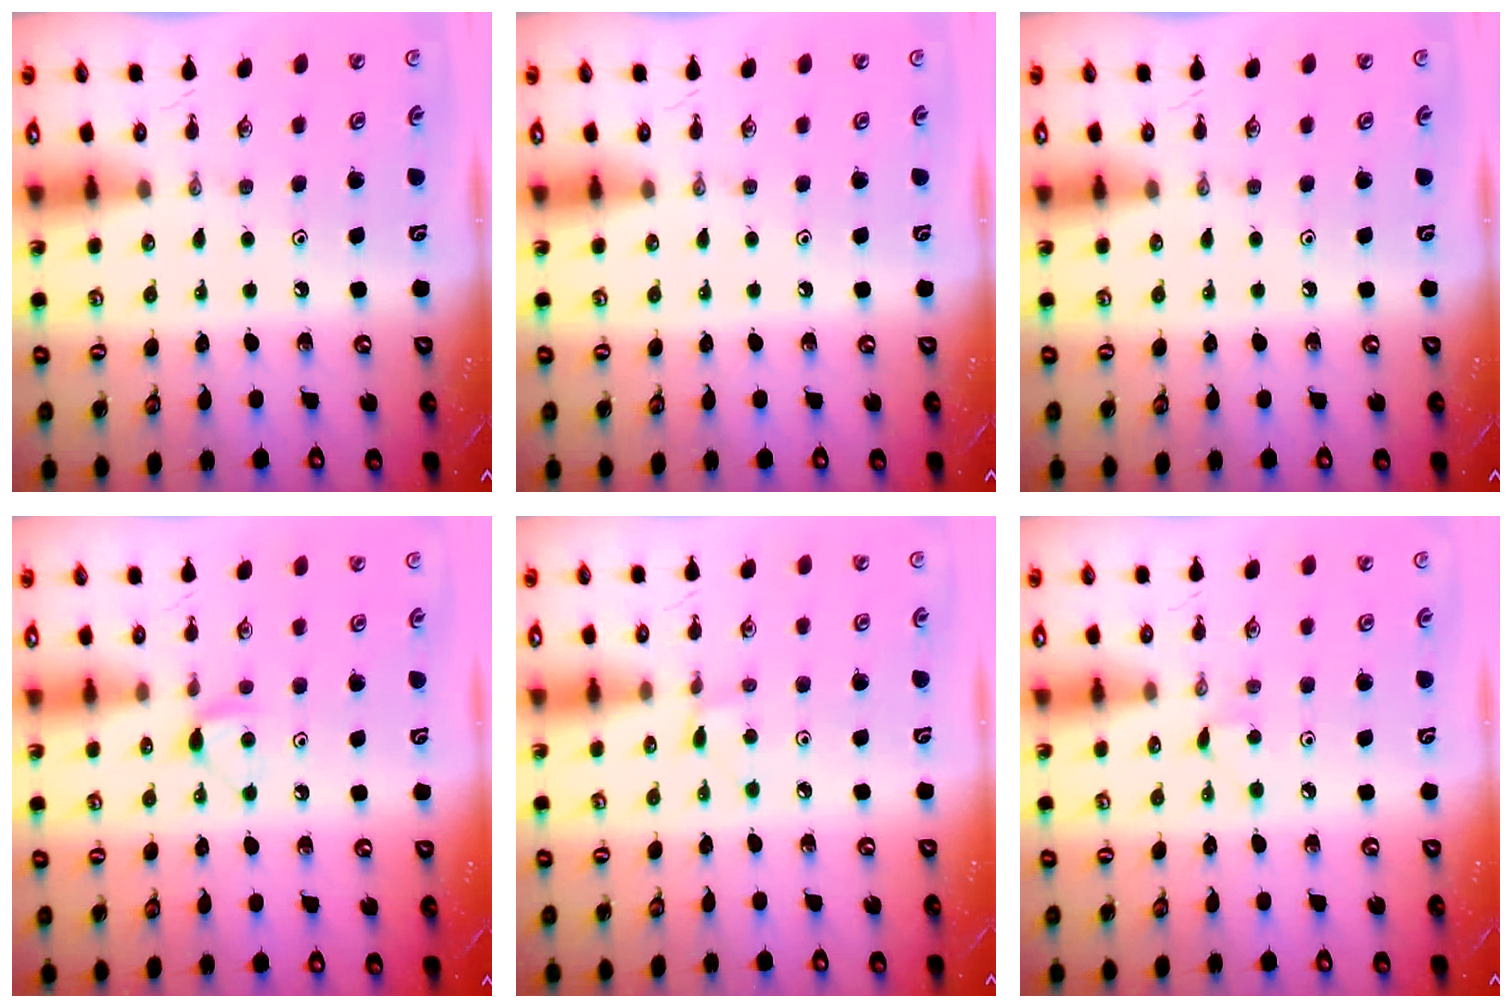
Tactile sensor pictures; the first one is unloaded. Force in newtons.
{"total": 0.0}
{"total": 0.0}
{"total": 6.2, "press": 6.2, "slide": 0.6}
{"total": 2.2, "press": 2.2, "slide": 0.3}
{"total": 2.9, "press": 2.8, "slide": 0.3}